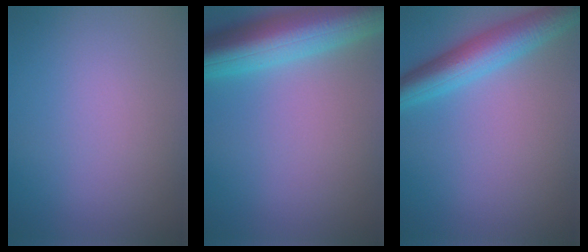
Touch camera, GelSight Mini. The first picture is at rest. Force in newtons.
{"total": 9.4, "press": 9.4, "slide": 0.5}
{"total": 5.4, "press": 5.4, "slide": 0.2}